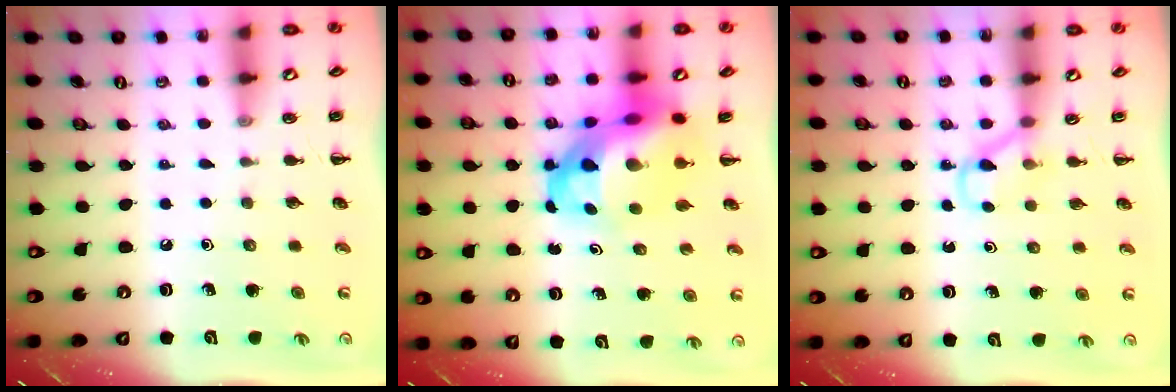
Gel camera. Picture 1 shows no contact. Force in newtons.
{"total": 12.4, "press": 11.9, "slide": 3.4}
{"total": 3.6, "press": 3.3, "slide": 1.3}